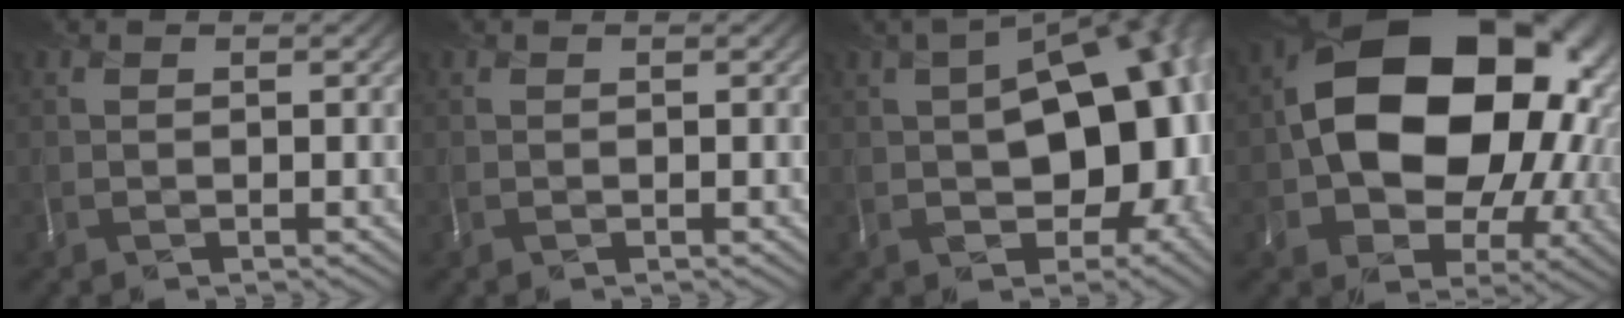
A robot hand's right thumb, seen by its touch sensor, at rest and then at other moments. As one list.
[{"total": 0.0}, {"total": 16.8, "force": [-1.6, 9.9, 13.5], "torque": [-0.150, -0.016, -0.018]}, {"total": 19.4, "force": [1.9, 14.1, 13.2], "torque": [-0.215, -0.028, 0.057]}]